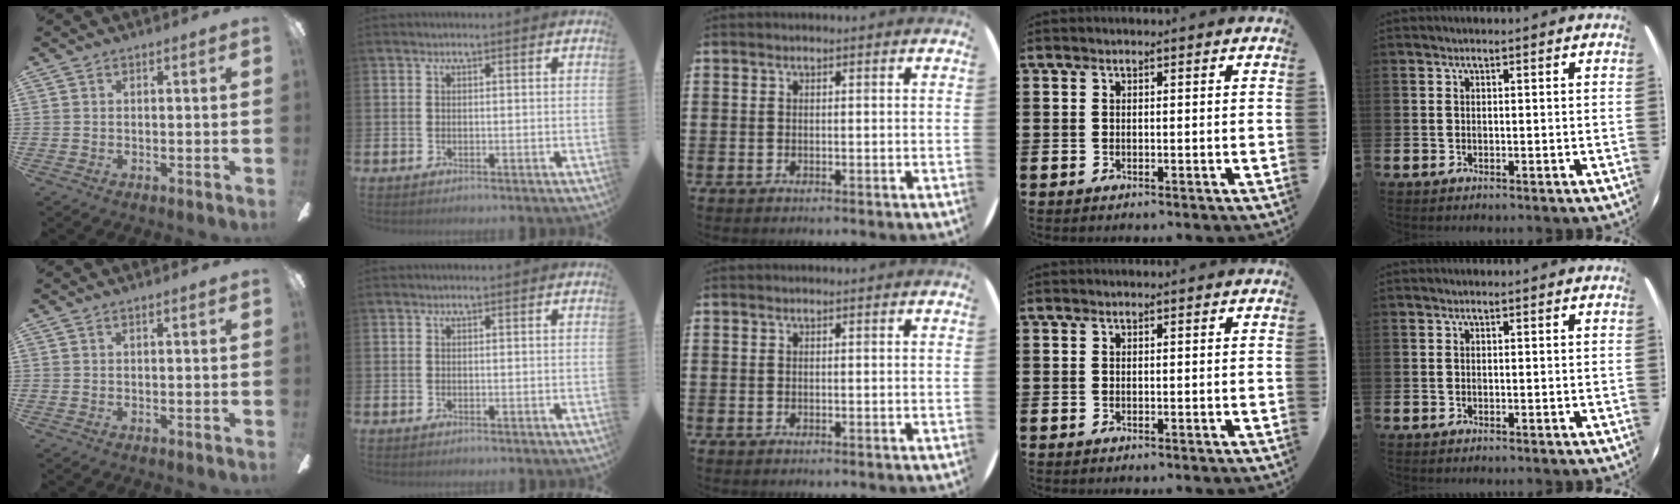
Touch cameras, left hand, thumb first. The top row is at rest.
{}